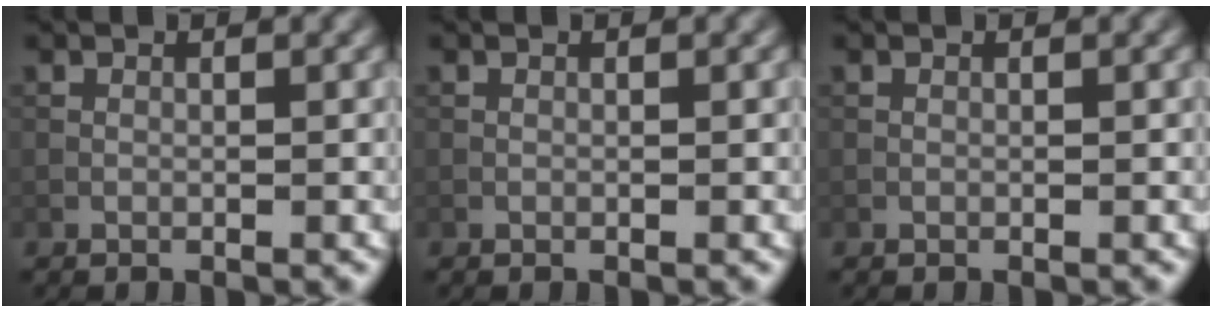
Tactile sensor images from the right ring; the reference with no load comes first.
{"total": 0.0}
{"total": 0.0}